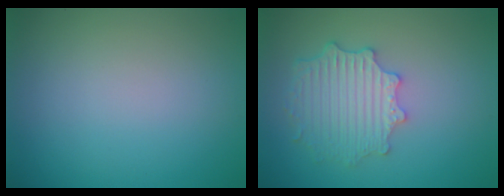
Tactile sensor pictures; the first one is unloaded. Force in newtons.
{"total": 4.7, "press": 3.9, "slide": 2.7}